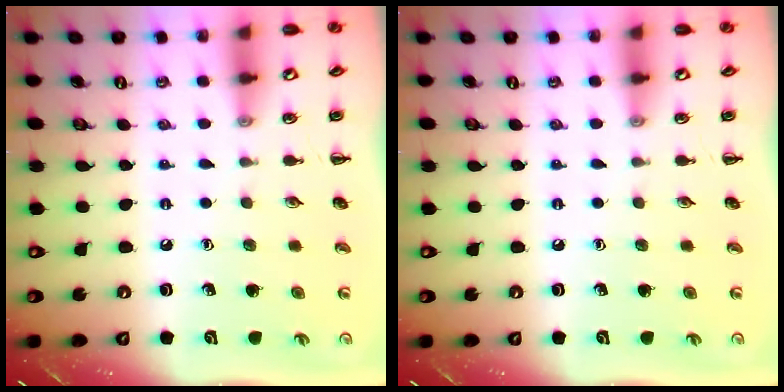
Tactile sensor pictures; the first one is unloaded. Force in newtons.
{"total": 0.0}